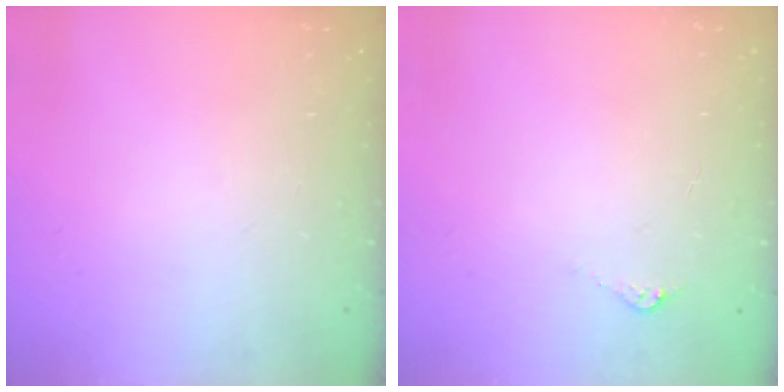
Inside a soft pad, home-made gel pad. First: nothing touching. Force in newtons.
{"total": 4.8, "press": 4.8, "slide": 0.6}